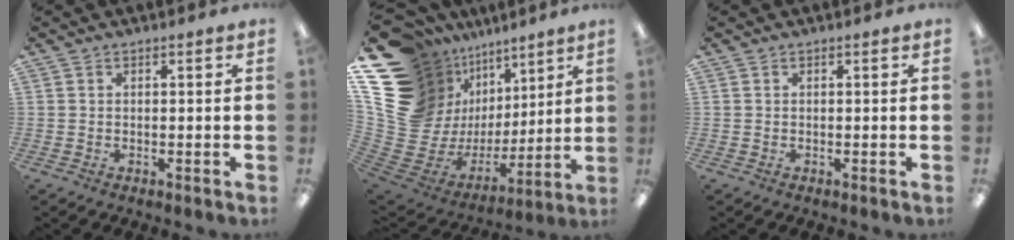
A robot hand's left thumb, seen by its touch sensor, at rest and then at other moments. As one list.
[{"total": 20.8, "force": [8.3, 17.0, 8.6], "torque": [-0.159, -0.100, 0.205]}, {"total": 0.0}]